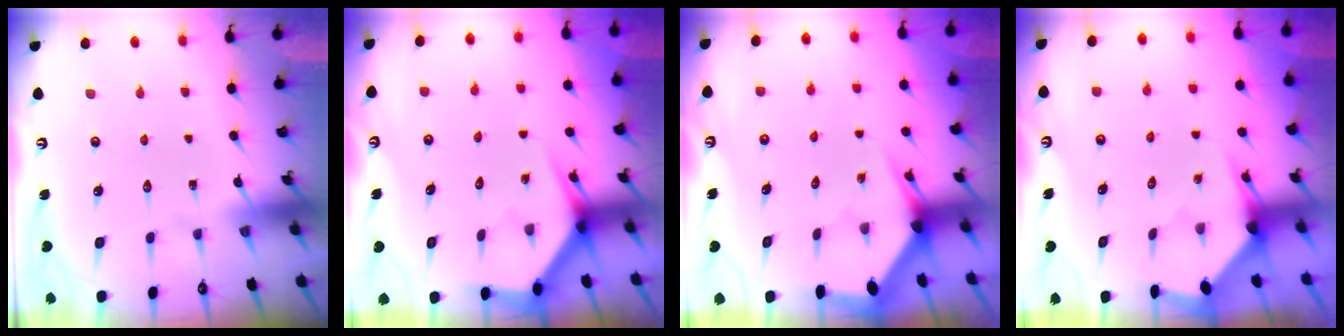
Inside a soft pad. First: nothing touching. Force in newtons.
{"total": 3.3, "press": 3.3, "slide": 0.3}
{"total": 3.0, "press": 3.0, "slide": 0.1}
{"total": 3.3, "press": 3.3, "slide": 0.3}